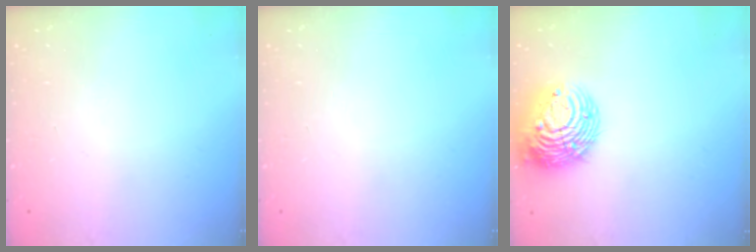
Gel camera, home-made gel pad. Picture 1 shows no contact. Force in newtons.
{"total": 0.0}
{"total": 13.4, "press": 13.3, "slide": 1.7}